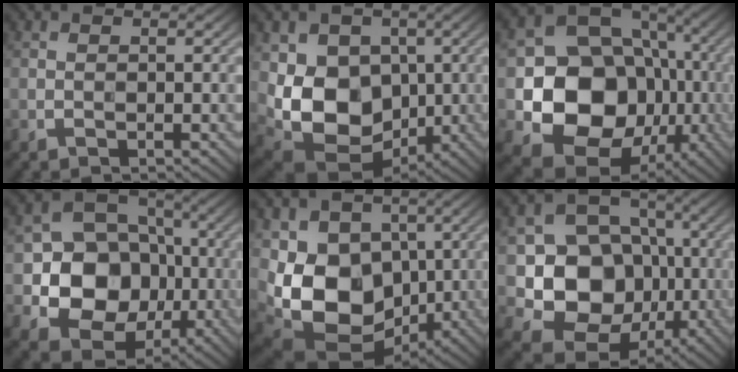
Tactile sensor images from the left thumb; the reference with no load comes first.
{"total": 11.9, "force": [-0.4, 9.3, 7.5], "torque": [-0.155, -0.029, -0.004]}
{"total": 15.6, "force": [-2.6, 12.8, 8.5], "torque": [-0.156, -0.042, -0.040]}
{"total": 13.2, "force": [-2.0, 11.4, 6.4], "torque": [-0.133, -0.020, -0.057]}
{"total": 14.8, "force": [-1.6, 11.1, 9.7], "torque": [-0.202, -0.033, -0.017]}
{"total": 13.3, "force": [-1.9, 11.3, 6.7], "torque": [-0.135, -0.024, -0.052]}